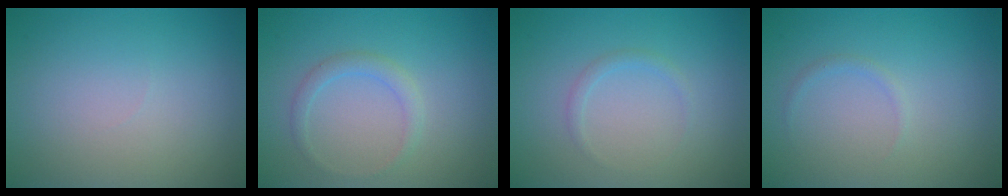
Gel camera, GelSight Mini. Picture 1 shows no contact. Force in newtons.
{"total": 1.6, "press": 1.6, "slide": 0.2}
{"total": 0.8, "press": 0.8, "slide": 0.0}
{"total": 0.6, "press": 0.6, "slide": 0.1}